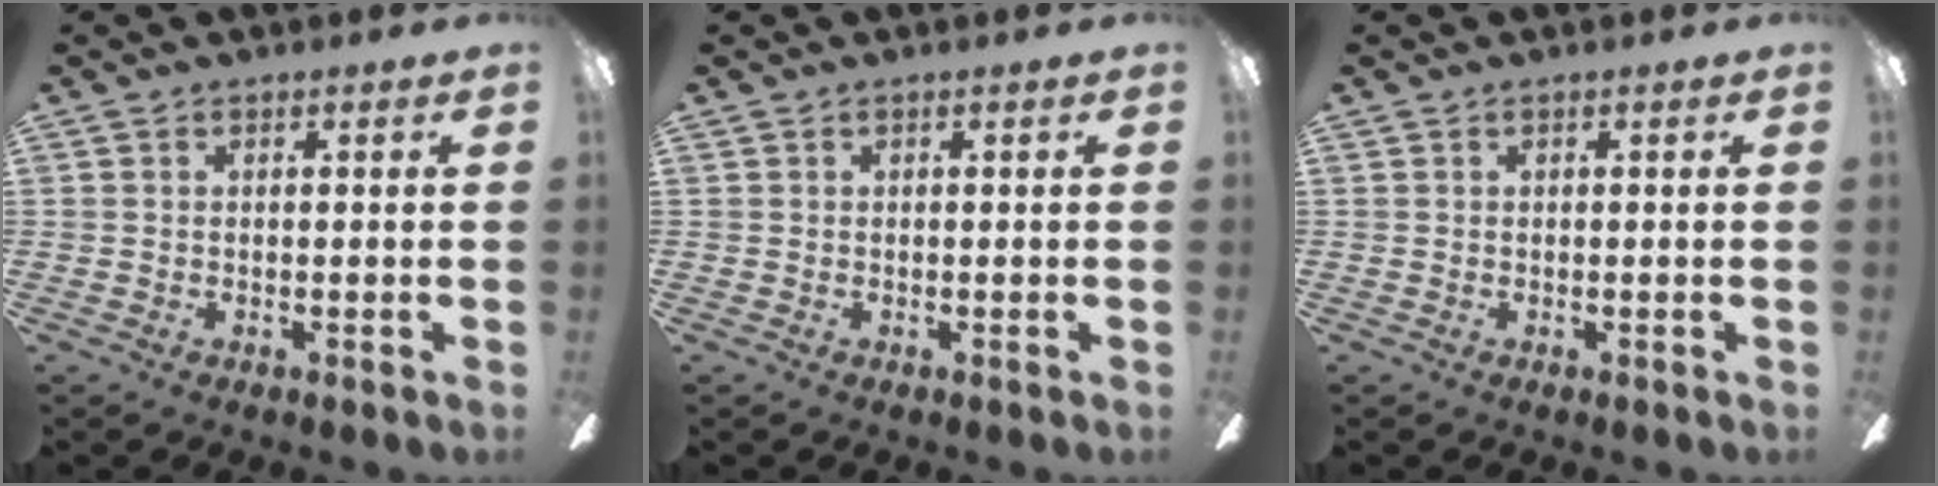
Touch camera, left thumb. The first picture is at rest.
{"total": 0.0}
{"total": 0.0}